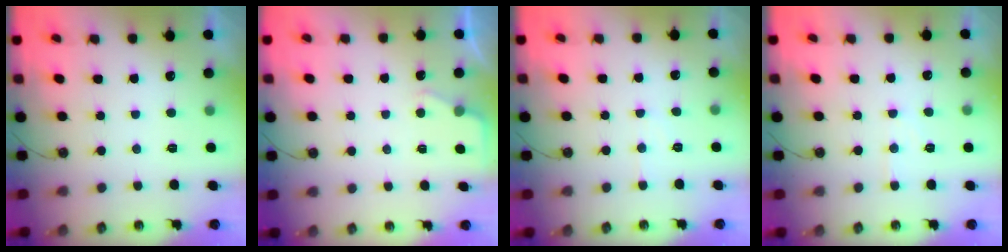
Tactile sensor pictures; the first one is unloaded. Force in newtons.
{"total": 3.1, "press": 3.0, "slide": 0.5}
{"total": 4.4, "press": 4.4, "slide": 0.7}
{"total": 5.2, "press": 5.1, "slide": 0.7}